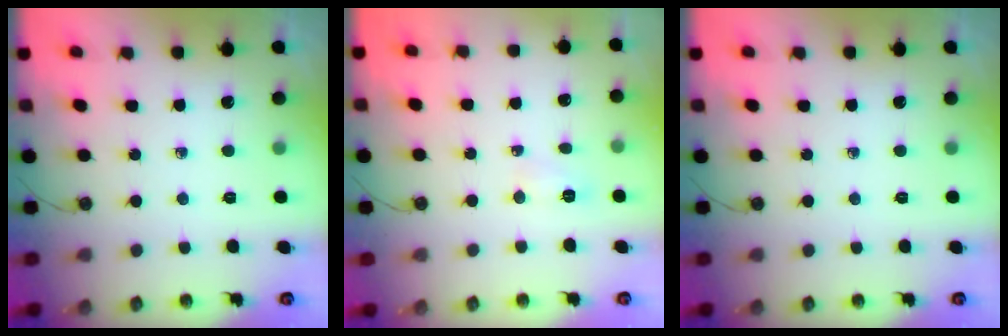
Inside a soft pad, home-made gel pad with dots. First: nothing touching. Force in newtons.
{"total": 3.5, "press": 3.2, "slide": 1.2}
{"total": 0.0}